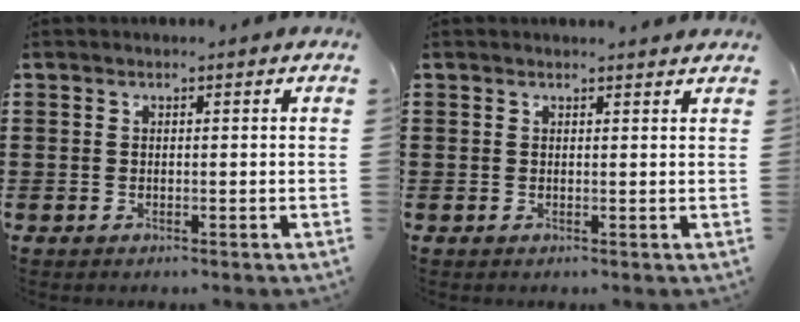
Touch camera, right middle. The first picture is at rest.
{"total": 0.9, "force": [0.9, 0.0, 0.2], "torque": [0.002, -0.003, 0.015]}